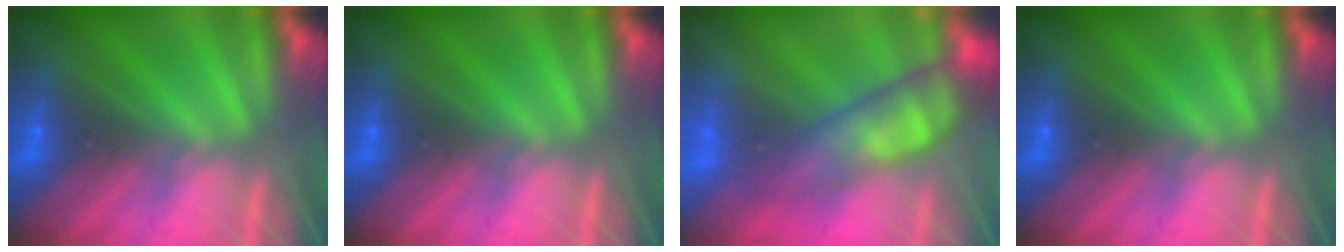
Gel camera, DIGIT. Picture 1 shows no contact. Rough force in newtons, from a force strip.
{"total": 0.0}
{"total": 4.5}
{"total": 0.0}